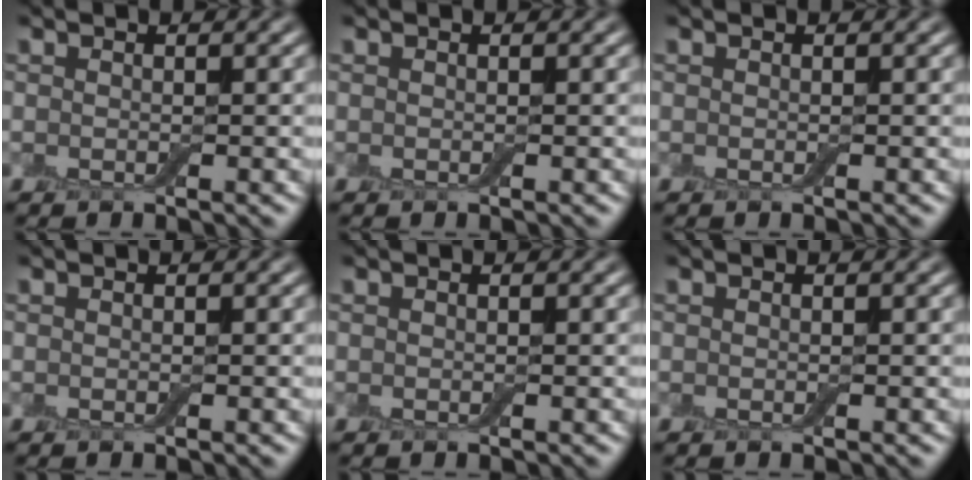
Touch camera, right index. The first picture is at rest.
{"total": 0.0}
{"total": 0.0}
{"total": 0.0}
{"total": 0.0}
{"total": 0.0}